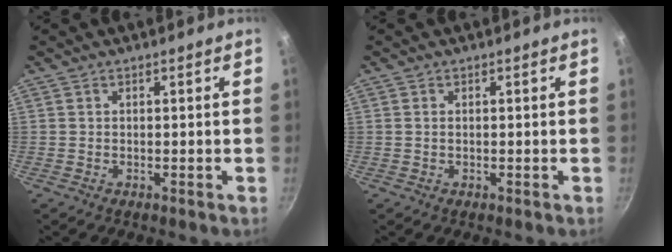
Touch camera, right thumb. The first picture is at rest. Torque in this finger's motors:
{"motor_torque": [-0.29, 0.21, -0.48, 0.33, 0.03]}